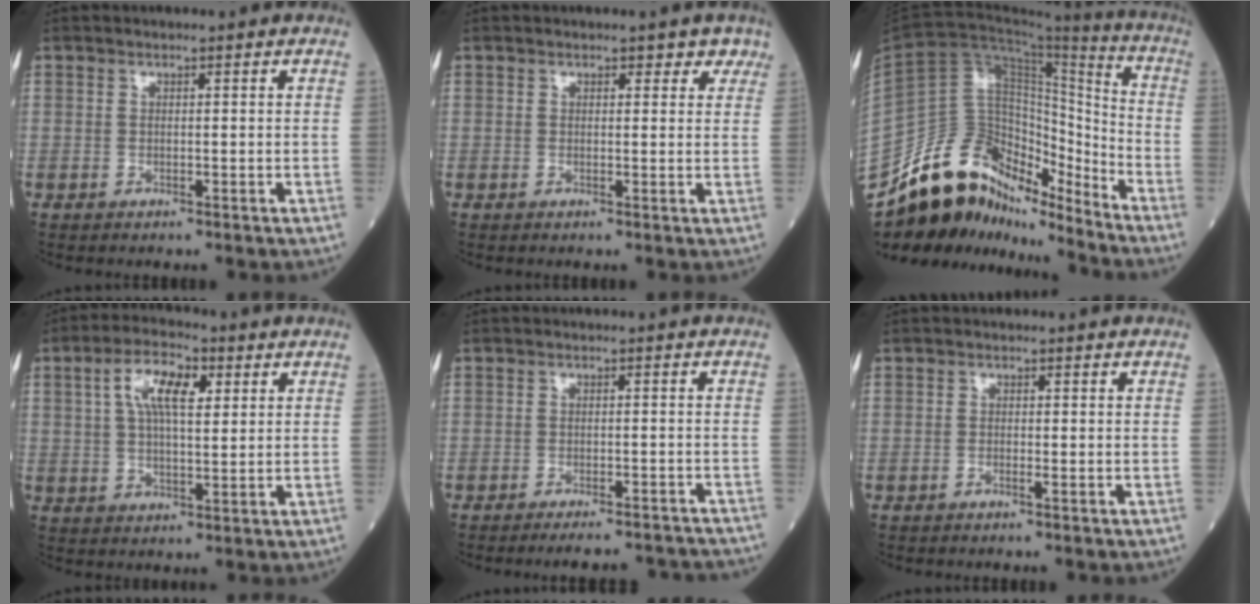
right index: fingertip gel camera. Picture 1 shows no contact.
{"total": 2.3, "force": [1.6, 1.5, 0.6], "torque": [0.015, -0.005, 0.008]}
{"total": 21.3, "force": [-17.2, 7.7, 10.0], "torque": [-0.180, 0.037, -0.289]}
{"total": 8.4, "force": [2.8, 3.1, 7.2], "torque": [-0.139, 0.017, 0.049]}
{"total": 10.5, "force": [-10.0, 1.6, 2.9], "torque": [-0.022, 0.006, -0.113]}
{"total": 0.6, "force": [-0.5, -0.1, 0.4], "torque": [-0.006, 0.001, -0.009]}